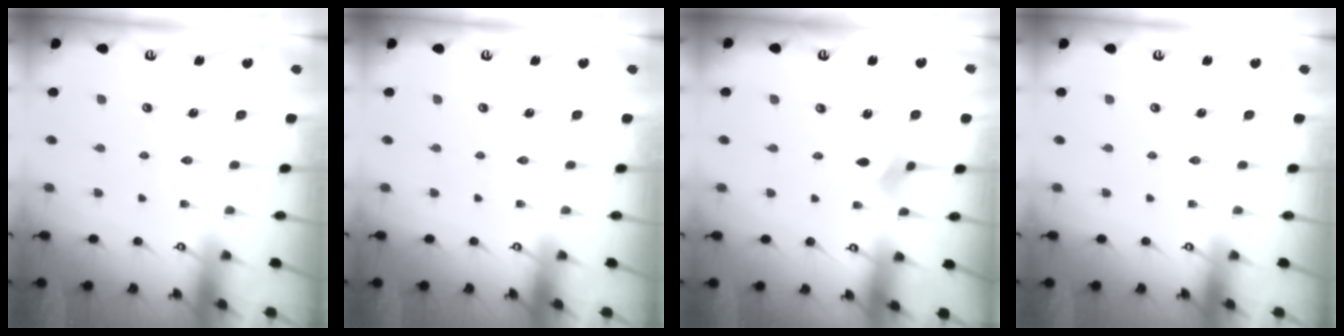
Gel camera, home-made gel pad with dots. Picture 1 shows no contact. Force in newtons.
{"total": 0.0}
{"total": 2.5, "press": 2.5, "slide": 0.5}
{"total": 0.0}